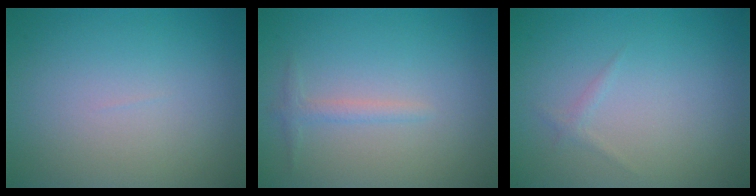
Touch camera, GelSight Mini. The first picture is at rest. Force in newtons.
{"total": 1.1, "press": 1.1, "slide": 0.1}
{"total": 0.6, "press": 0.6, "slide": 0.1}